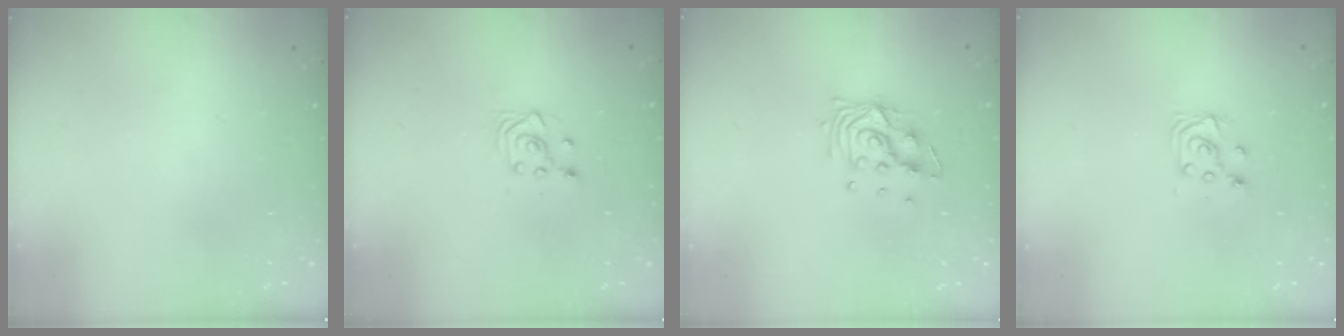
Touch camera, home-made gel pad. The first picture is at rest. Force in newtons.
{"total": 3.6, "press": 3.4, "slide": 1.4}
{"total": 8.9, "press": 8.9, "slide": 0.7}
{"total": 5.2, "press": 5.2, "slide": 0.5}